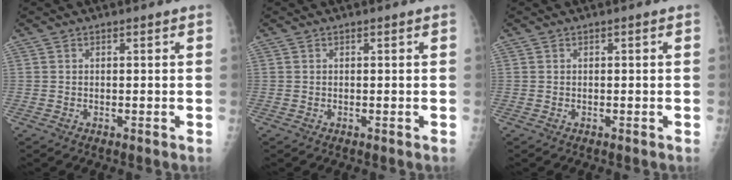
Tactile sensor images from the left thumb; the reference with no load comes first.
{"total": 0.0}
{"total": 0.0}